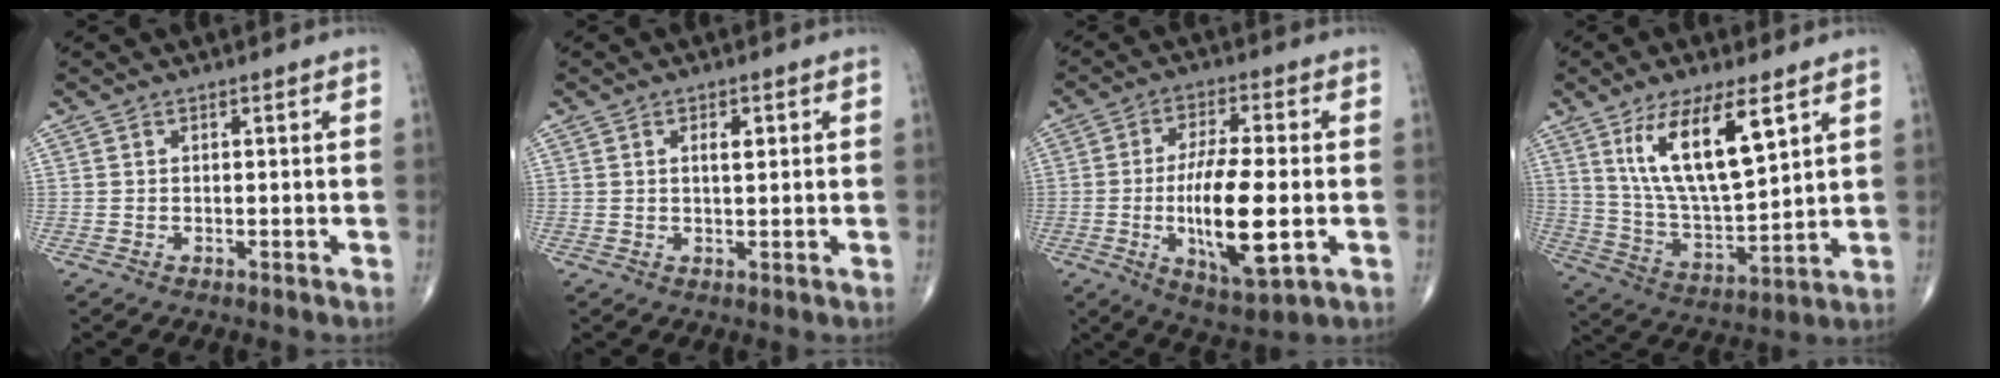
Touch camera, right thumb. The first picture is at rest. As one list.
[{"total": 2.4, "force": [0.8, 1.0, 2.0], "torque": [-0.029, -0.003, 0.013]}, {"total": 15.1, "force": [-2.5, 4.8, 14.1], "torque": [-0.248, -0.005, -0.038]}, {"total": 16.2, "force": [7.5, 5.5, 13.3], "torque": [-0.229, -0.038, 0.149]}]